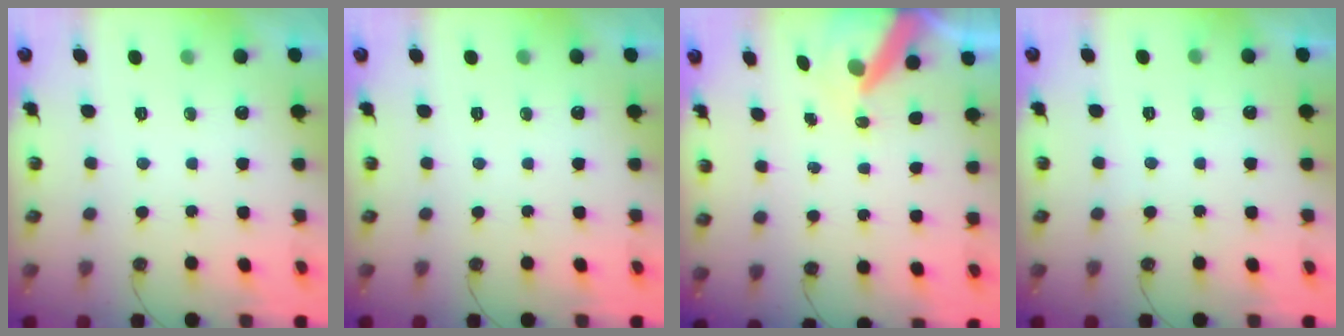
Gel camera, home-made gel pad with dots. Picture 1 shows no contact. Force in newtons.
{"total": 0.0}
{"total": 9.0, "press": 8.9, "slide": 0.8}
{"total": 4.0, "press": 4.0, "slide": 0.3}